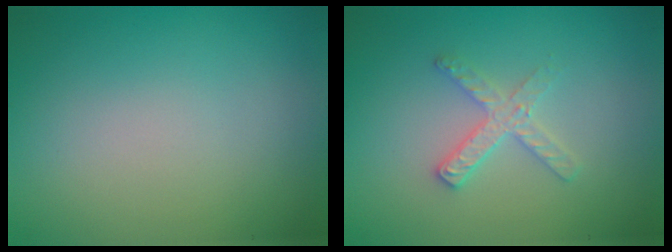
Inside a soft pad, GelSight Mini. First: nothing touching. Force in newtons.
{"total": 2.2, "press": 2.2, "slide": 0.3}